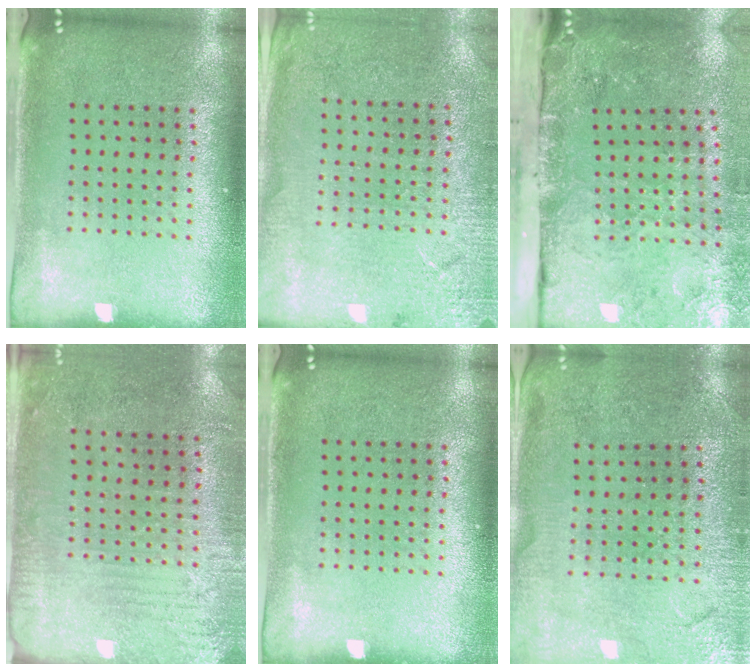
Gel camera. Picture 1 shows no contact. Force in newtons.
{"total": 2.5, "press": 2.5, "slide": 0.2}
{"total": 4.7, "press": 3.6, "slide": 3.1}
{"total": 2.8, "press": 2.6, "slide": 1.2}
{"total": 0.0}
{"total": 1.0, "press": 0.9, "slide": 0.3}